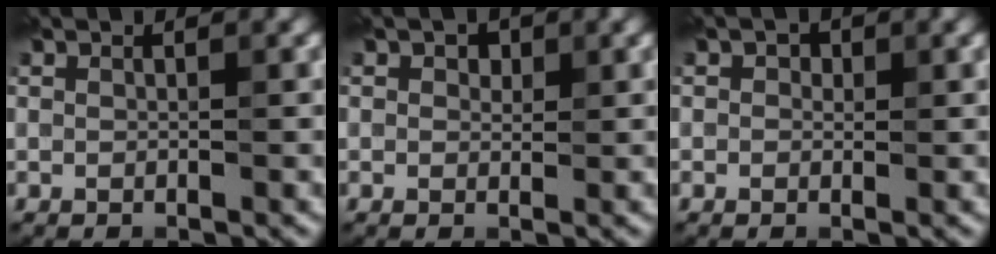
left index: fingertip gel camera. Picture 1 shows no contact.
{"total": 1.3, "force": [0.7, 0.9, 0.6], "torque": [-0.007, -0.002, 0.006]}
{"total": 1.2, "force": [0.5, 1.0, 0.6], "torque": [-0.004, -0.001, -0.004]}